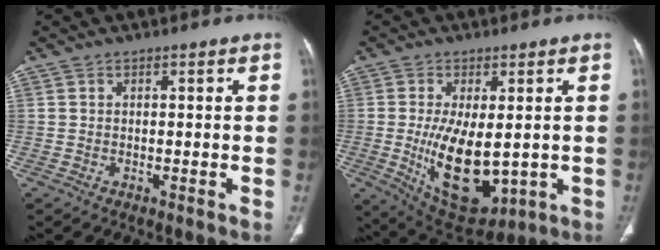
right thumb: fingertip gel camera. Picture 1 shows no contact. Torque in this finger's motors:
{"motor_torque": [2.47, 2.54, 1.49, 0.26, 0.47]}